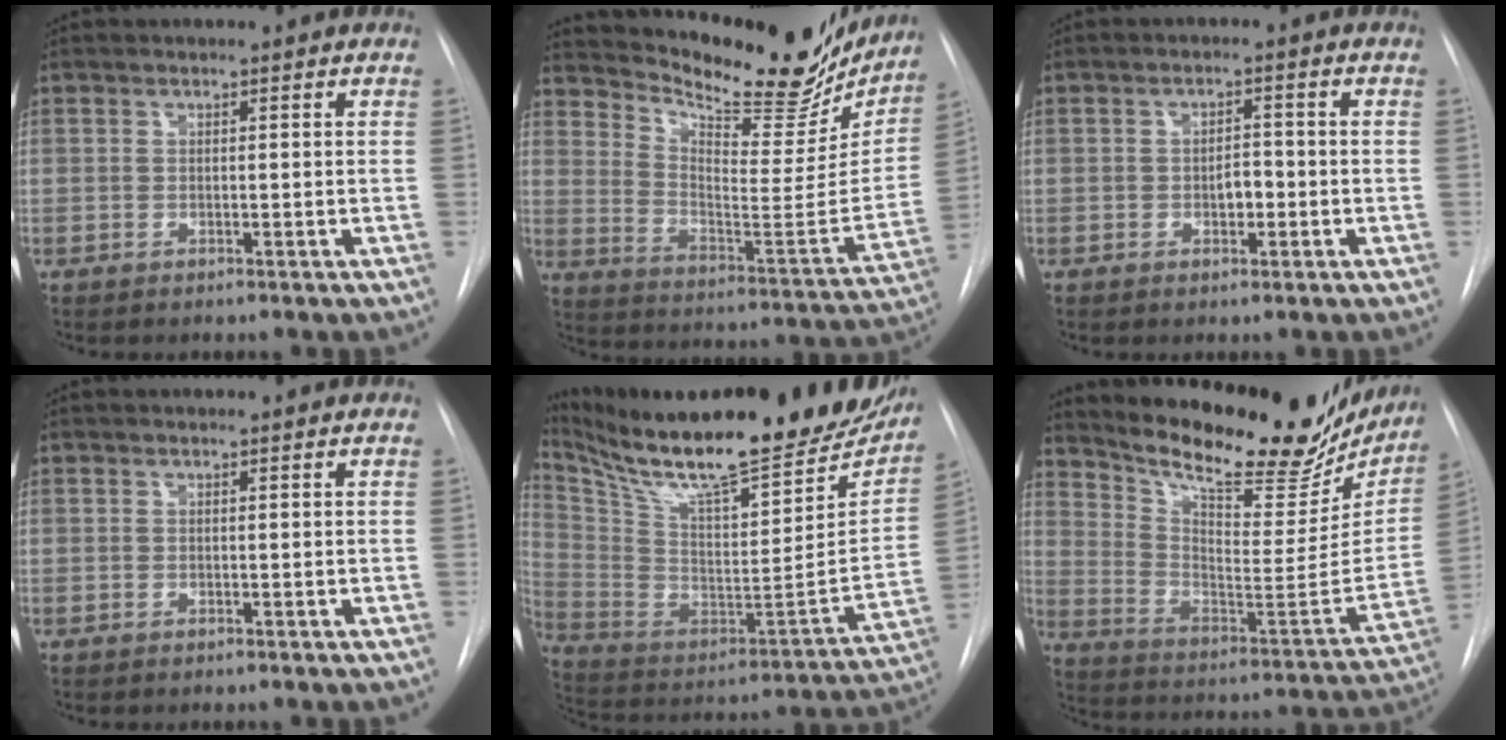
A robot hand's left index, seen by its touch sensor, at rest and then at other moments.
{"total": 24.7, "force": [21.2, 6.9, 10.6], "torque": [-0.167, -0.053, 0.288]}
{"total": 2.6, "force": [-1.2, 1.3, 1.9], "torque": [-0.025, -0.002, -0.016]}
{"total": 0.0}
{"total": 33.3, "force": [27.1, 7.1, 17.9], "torque": [-0.328, -0.061, 0.394]}
{"total": 27.2, "force": [22.4, 8.2, 12.9], "torque": [-0.208, -0.042, 0.309]}